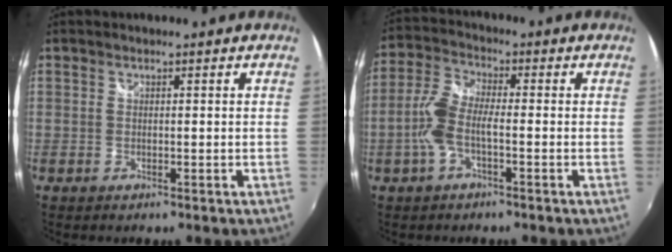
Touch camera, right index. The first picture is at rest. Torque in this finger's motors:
{"motor_torque": [0.67, -0.36, 0.59, 0.15]}